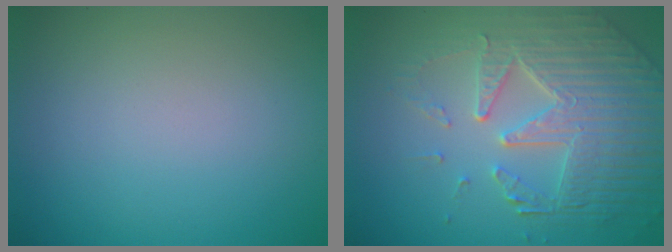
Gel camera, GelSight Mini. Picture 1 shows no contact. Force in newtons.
{"total": 7.4, "press": 5.4, "slide": 5.0}